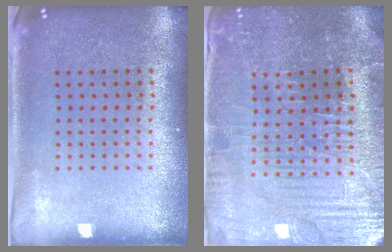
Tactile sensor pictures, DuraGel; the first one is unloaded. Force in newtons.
{"total": 3.6, "press": 3.6, "slide": 0.4}